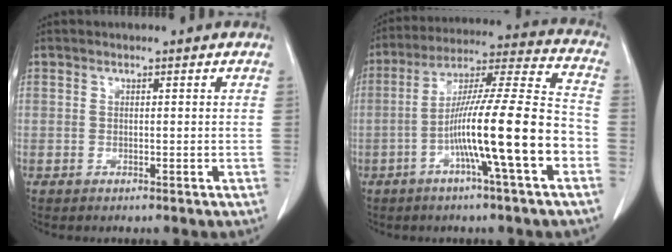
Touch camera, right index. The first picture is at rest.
{"total": 16.9, "force": [-5.4, -0.1, 16.0], "torque": [-0.271, 0.008, -0.097]}